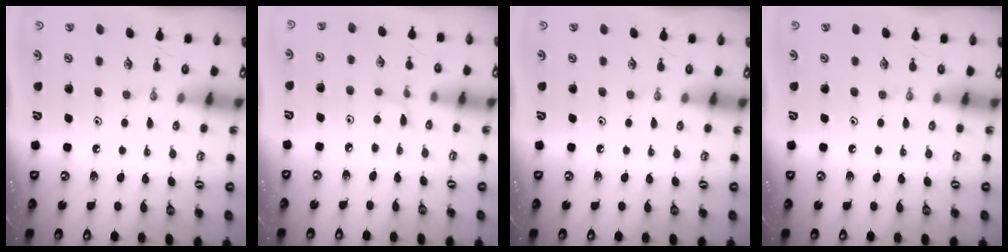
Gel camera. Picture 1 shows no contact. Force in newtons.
{"total": 2.6, "press": 2.6, "slide": 0.3}
{"total": 0.0}
{"total": 0.0}